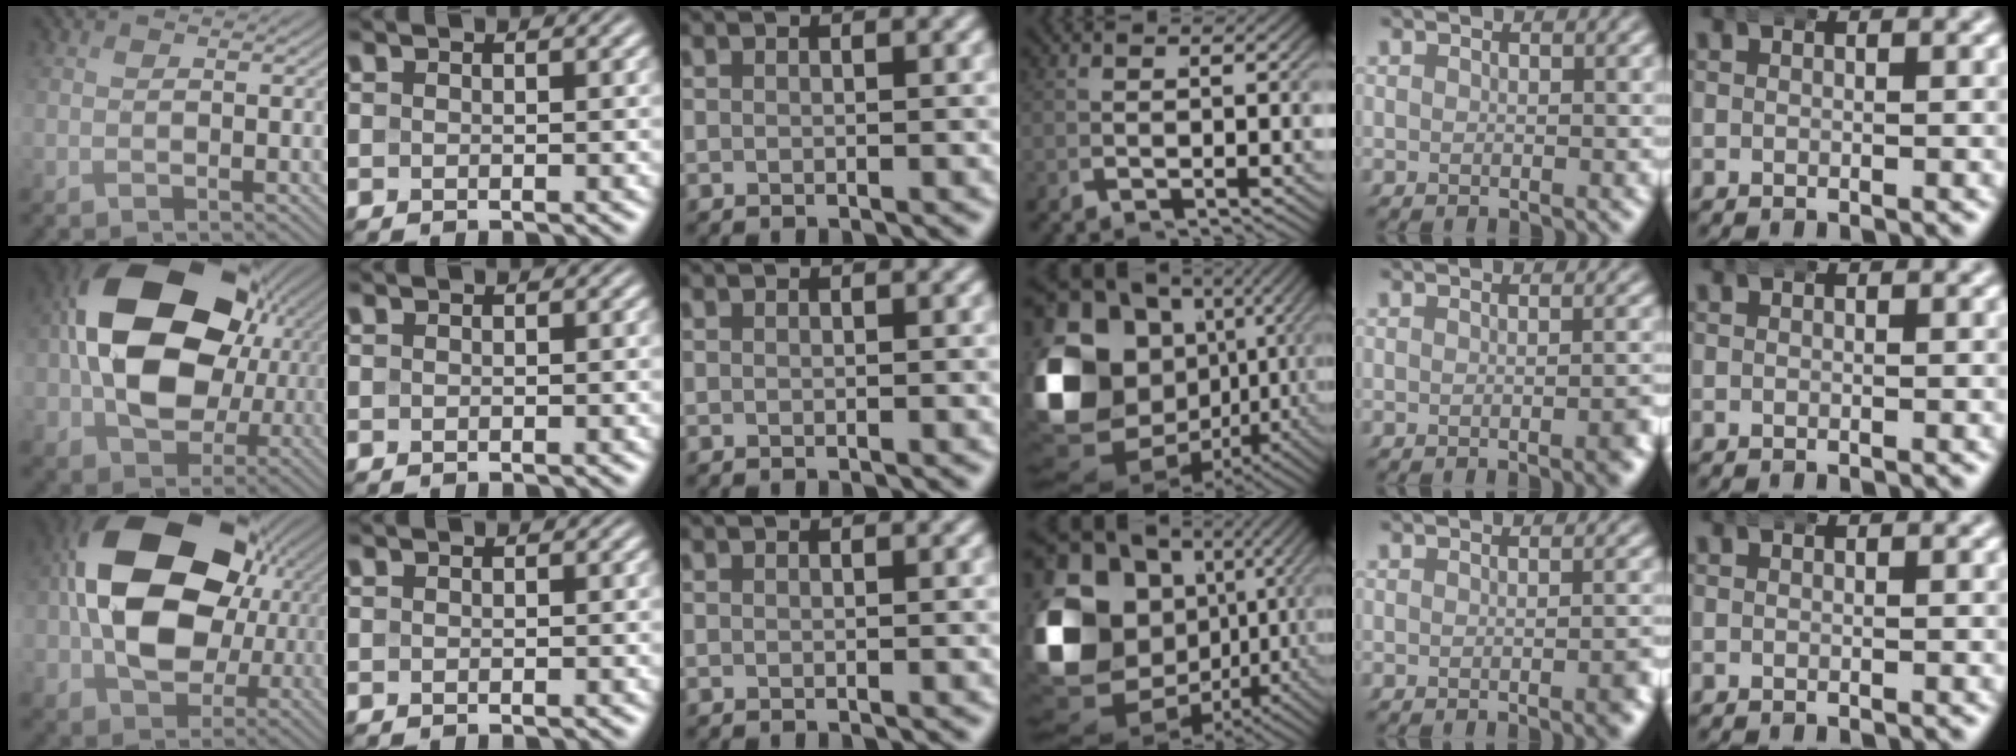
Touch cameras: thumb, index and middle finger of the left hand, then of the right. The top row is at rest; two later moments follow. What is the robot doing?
{"motion": "wrap", "object": "bandana"}